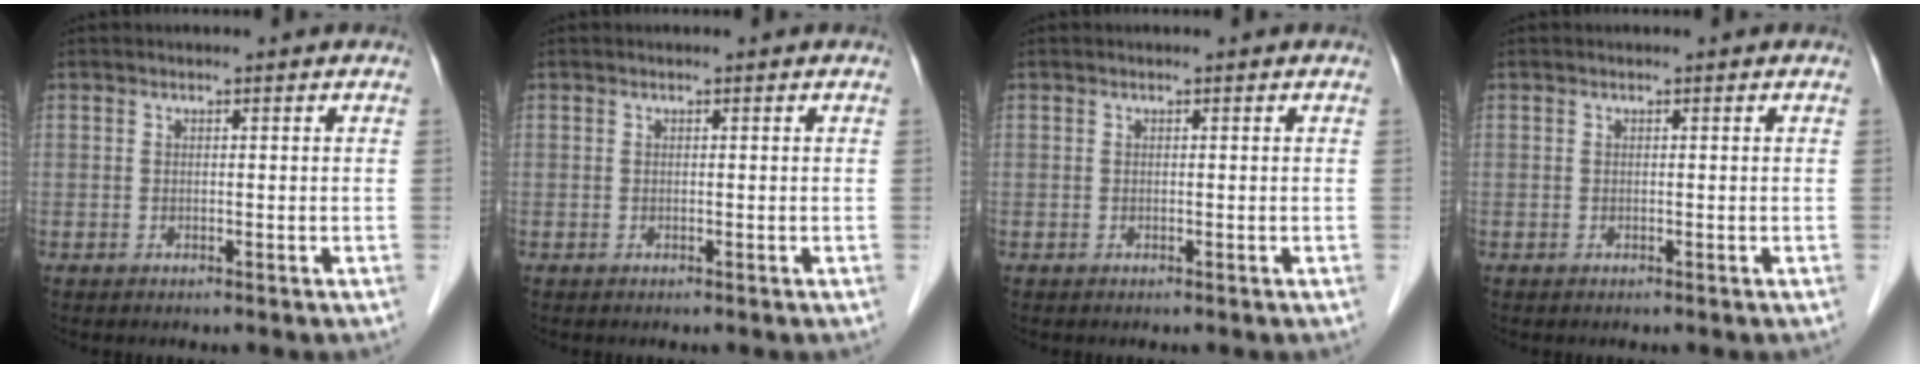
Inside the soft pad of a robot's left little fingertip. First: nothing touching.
{"total": 0.0}
{"total": 0.0}
{"total": 0.0}